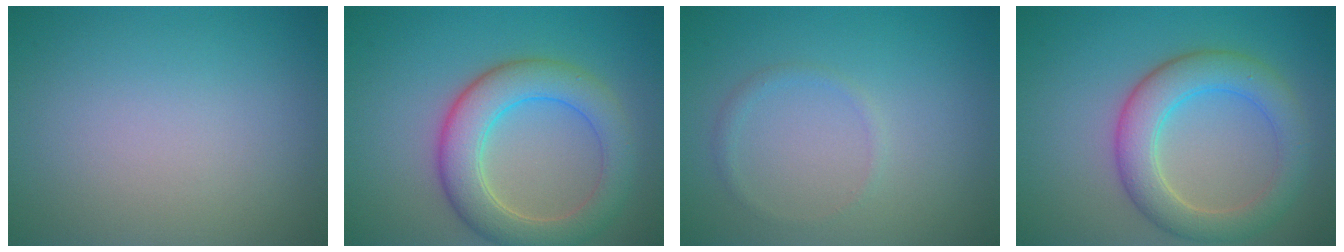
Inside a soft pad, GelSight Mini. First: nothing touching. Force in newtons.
{"total": 6.2, "press": 6.2, "slide": 0.4}
{"total": 0.9, "press": 0.9, "slide": 0.1}
{"total": 5.4, "press": 5.4, "slide": 0.3}